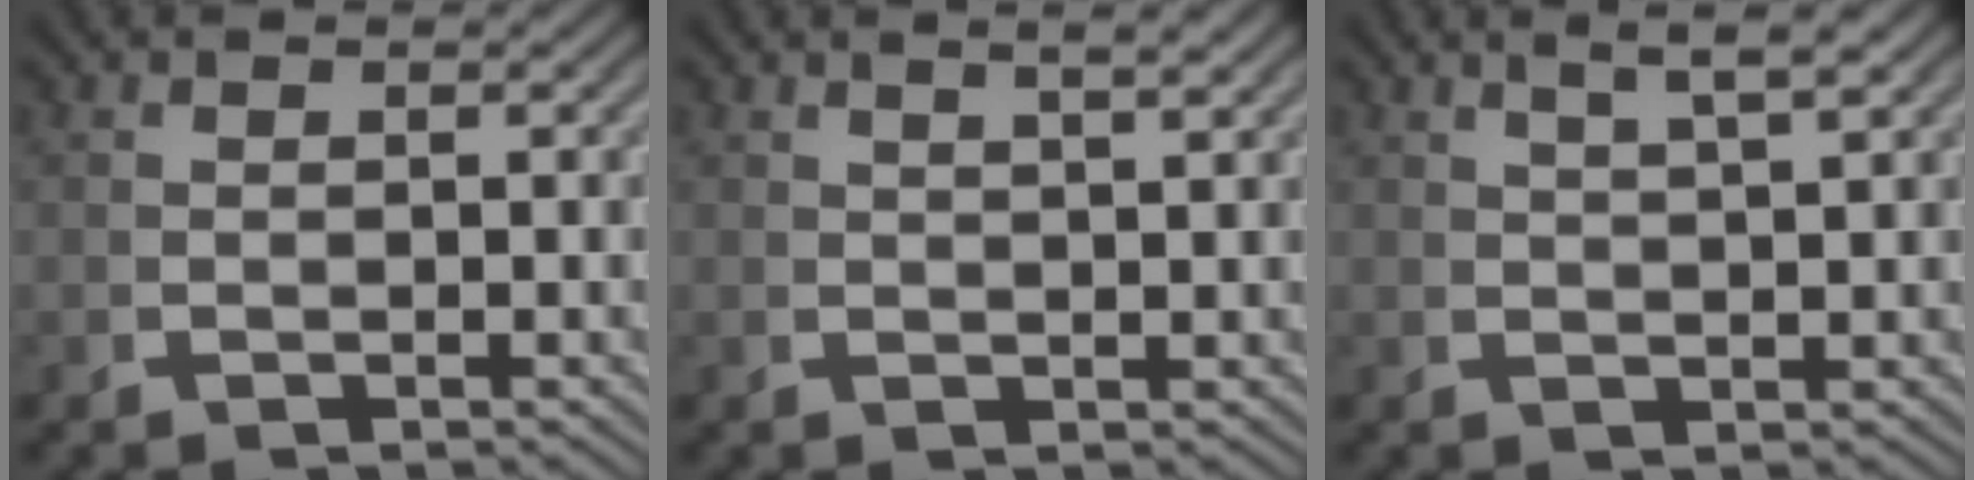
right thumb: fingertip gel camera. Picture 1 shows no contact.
{"total": 2.4, "force": [1.9, 0.1, 1.5], "torque": [-0.018, 0.009, 0.032]}
{"total": 4.0, "force": [3.0, 0.7, 2.7], "torque": [-0.026, 0.018, 0.048]}